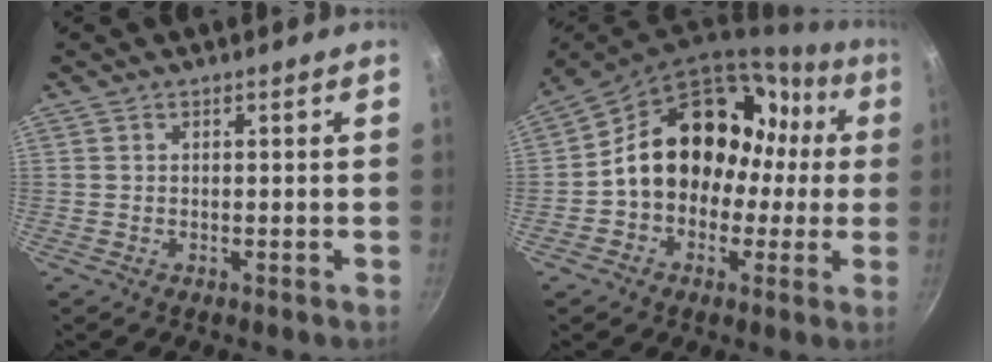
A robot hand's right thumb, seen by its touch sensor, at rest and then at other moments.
{"total": 19.5, "force": [0.8, 15.2, 12.2], "torque": [-0.144, 0.074, 0.012]}